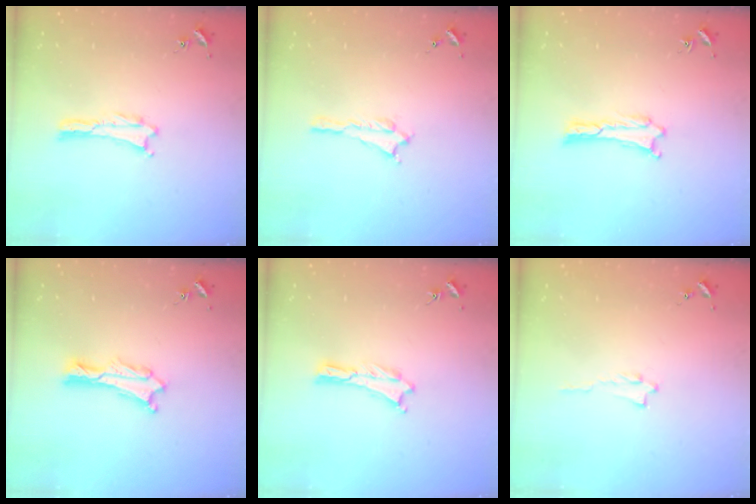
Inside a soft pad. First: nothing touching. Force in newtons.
{"total": 0.6, "press": 0.6, "slide": 0.2}
{"total": 0.0}
{"total": 0.9, "press": 0.9, "slide": 0.2}
{"total": 0.0}
{"total": 0.6, "press": 0.6, "slide": 0.1}